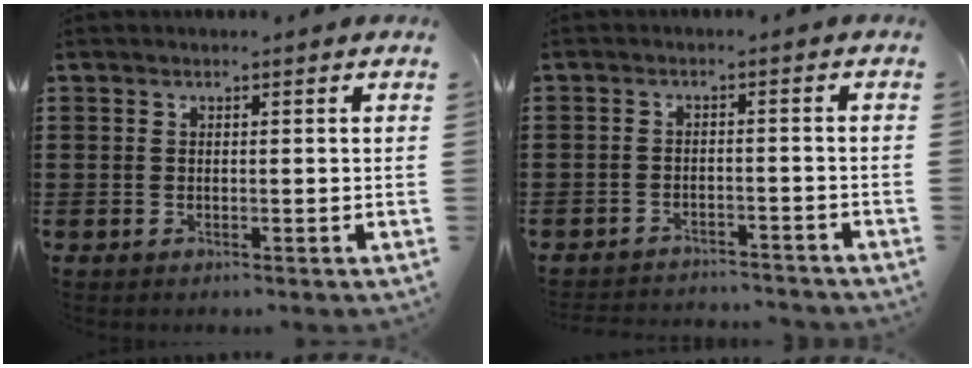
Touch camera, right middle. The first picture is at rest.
{"total": 2.7, "force": [-2.7, 0.2, -0.2], "torque": [-0.005, 0.000, -0.059]}